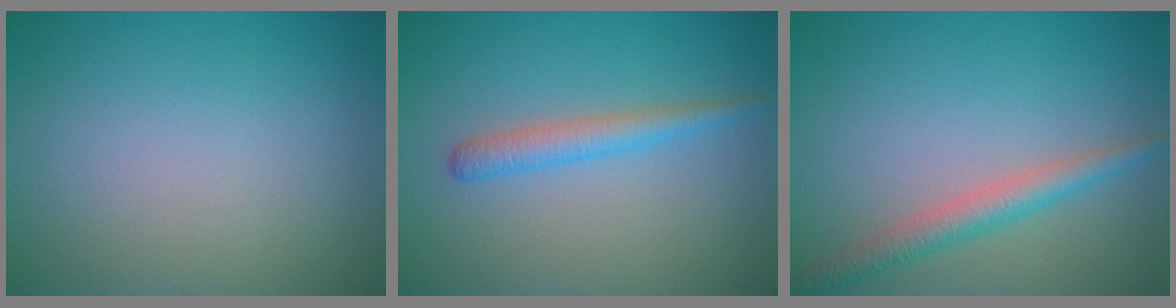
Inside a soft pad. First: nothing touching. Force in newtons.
{"total": 2.4, "press": 2.4, "slide": 0.2}
{"total": 2.8, "press": 2.8, "slide": 0.1}